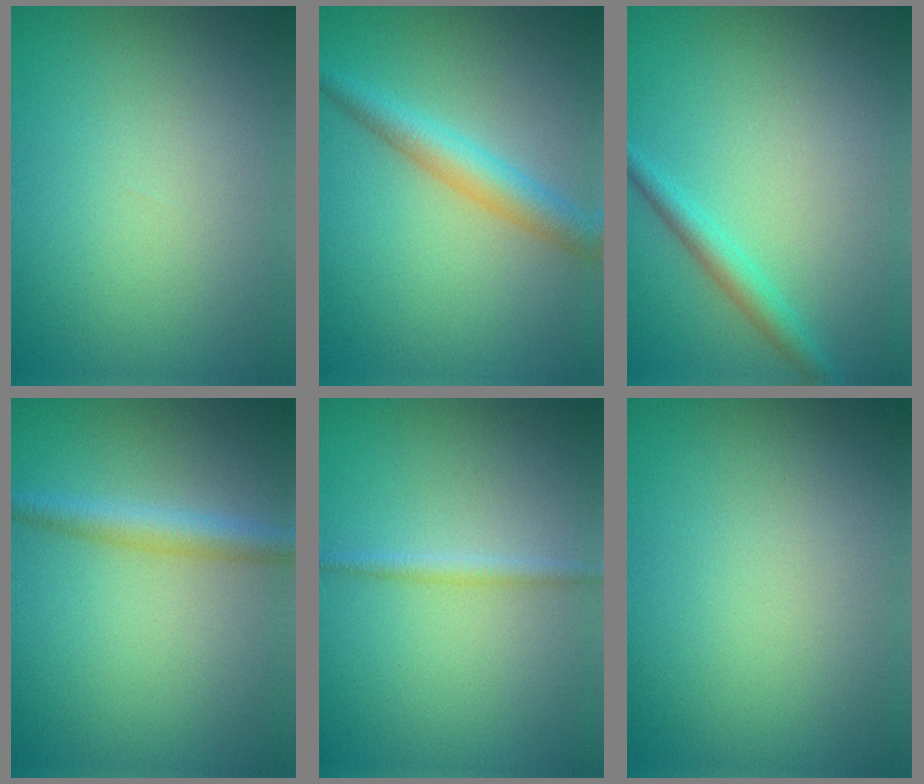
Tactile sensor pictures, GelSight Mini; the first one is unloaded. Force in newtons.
{"total": 3.6, "press": 3.6, "slide": 0.1}
{"total": 2.1, "press": 2.1, "slide": 0.1}
{"total": 2.7, "press": 2.7, "slide": 0.1}
{"total": 1.2, "press": 1.2, "slide": 0.0}
{"total": 0.0}